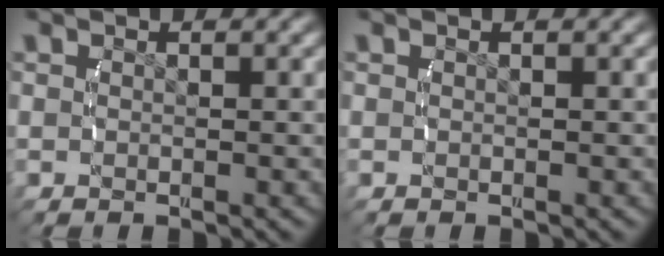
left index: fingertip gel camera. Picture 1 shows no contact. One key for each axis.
{"total": 0.0}